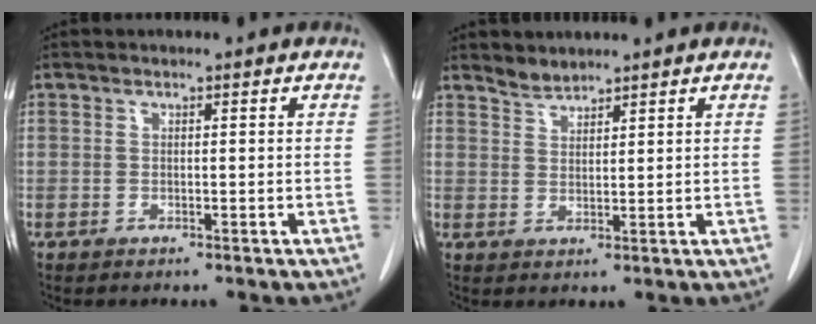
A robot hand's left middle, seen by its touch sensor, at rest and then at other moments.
{"total": 2.2, "force": [2.2, 0.2, 0.0], "torque": [0.000, 0.000, 0.043]}